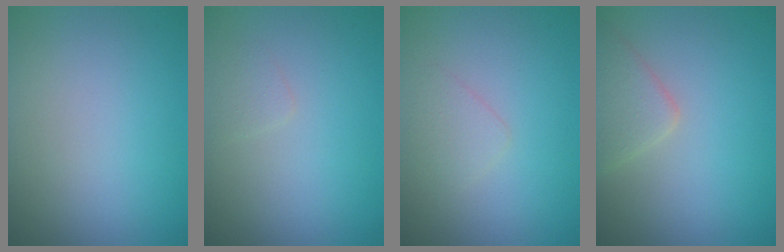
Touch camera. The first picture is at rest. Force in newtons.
{"total": 0.8, "press": 0.8, "slide": 0.1}
{"total": 1.3, "press": 1.3, "slide": 0.1}
{"total": 2.8, "press": 2.8, "slide": 0.2}